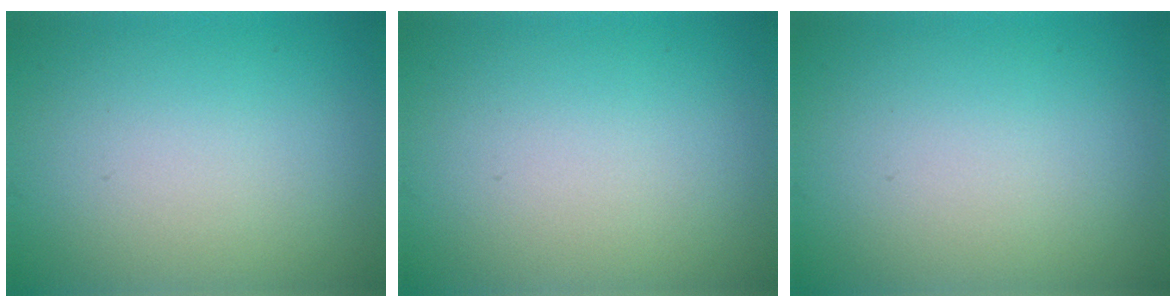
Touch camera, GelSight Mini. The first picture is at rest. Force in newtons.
{"total": 0.0}
{"total": 0.0}